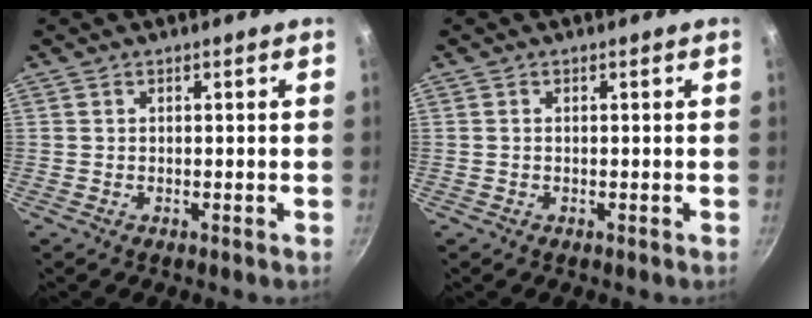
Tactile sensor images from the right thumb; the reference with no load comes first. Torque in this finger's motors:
{"motor_torque": [0.23, 0.03, -0.09, 0.50, -0.01]}